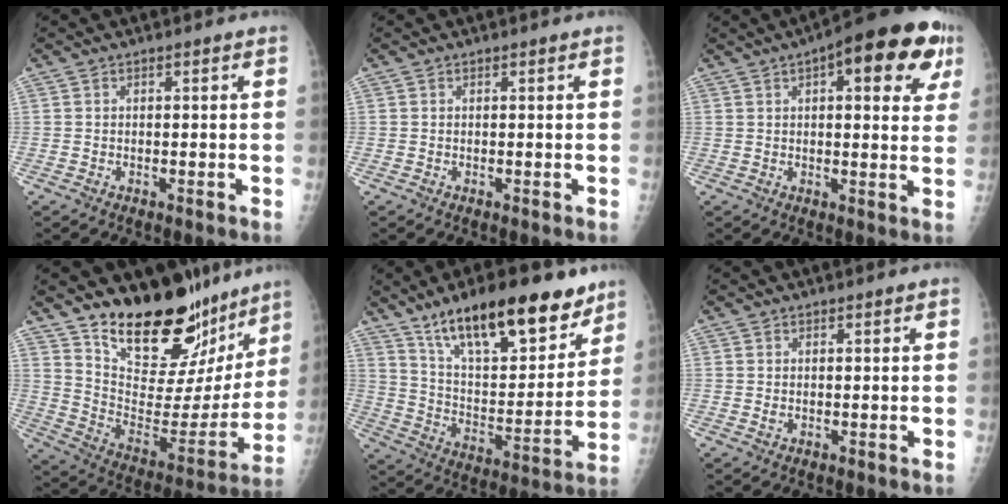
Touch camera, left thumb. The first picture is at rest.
{"total": 0.0}
{"total": 17.1, "force": [7.2, 6.4, 14.1], "torque": [-0.152, 0.002, 0.084]}
{"total": 25.3, "force": [20.2, 10.5, 11.0], "torque": [-0.124, -0.128, 0.308]}
{"total": 23.8, "force": [16.0, 8.7, 15.3], "torque": [-0.198, -0.059, 0.267]}
{"total": 0.8, "force": [0.3, 0.5, 0.5], "torque": [-0.004, -0.002, 0.006]}